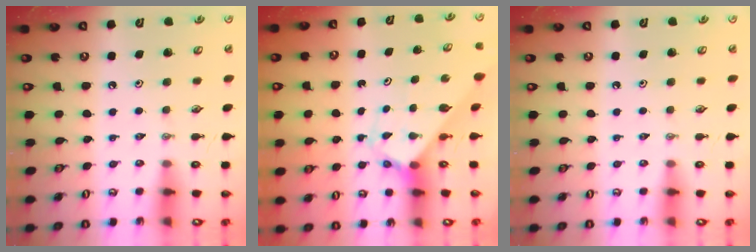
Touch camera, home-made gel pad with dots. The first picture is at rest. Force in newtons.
{"total": 2.7, "press": 2.7, "slide": 0.2}
{"total": 0.0}